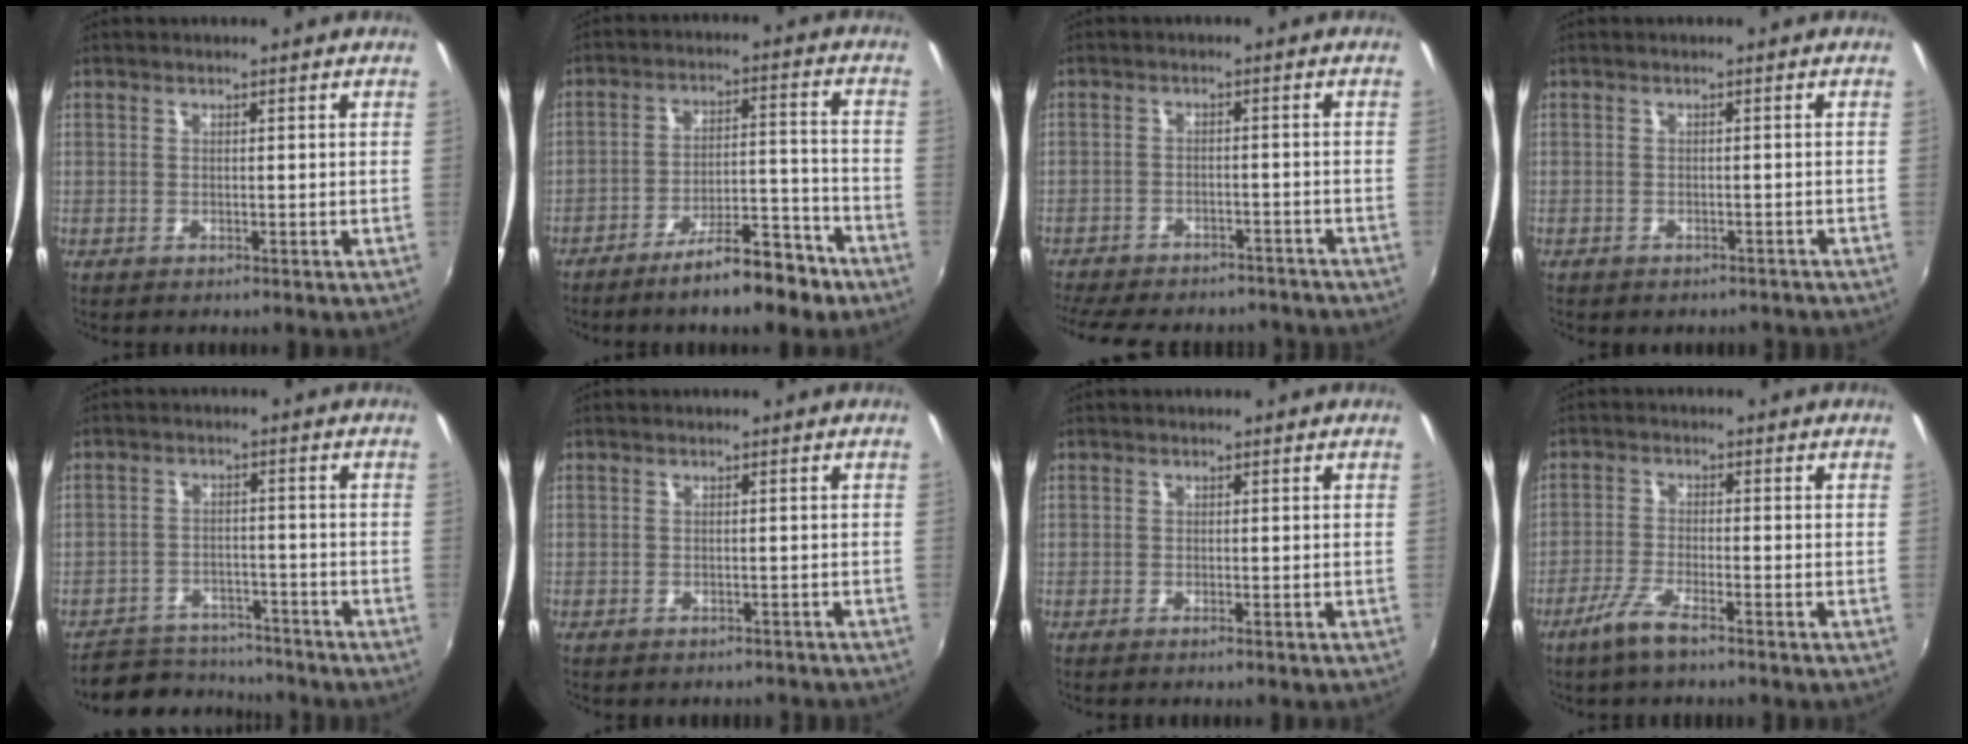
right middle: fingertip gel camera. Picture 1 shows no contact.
{"total": 11.0, "force": [-8.4, 2.5, 6.5], "torque": [-0.112, 0.015, -0.122]}
{"total": 19.1, "force": [-16.2, 6.9, 7.4], "torque": [-0.172, -0.006, -0.214]}
{"total": 4.7, "force": [-4.1, 1.9, 1.4], "torque": [-0.027, -0.011, -0.044]}
{"total": 10.0, "force": [-8.8, 4.4, 1.9], "torque": [-0.059, 0.017, -0.123]}
{"total": 3.9, "force": [-3.4, 1.6, 1.1], "torque": [-0.019, -0.011, -0.038]}
{"total": 0.6, "force": [-0.5, 0.2, 0.2], "torque": [-0.004, -0.003, -0.011]}
{"total": 5.5, "force": [-4.0, 0.7, 3.7], "torque": [-0.090, -0.010, -0.078]}